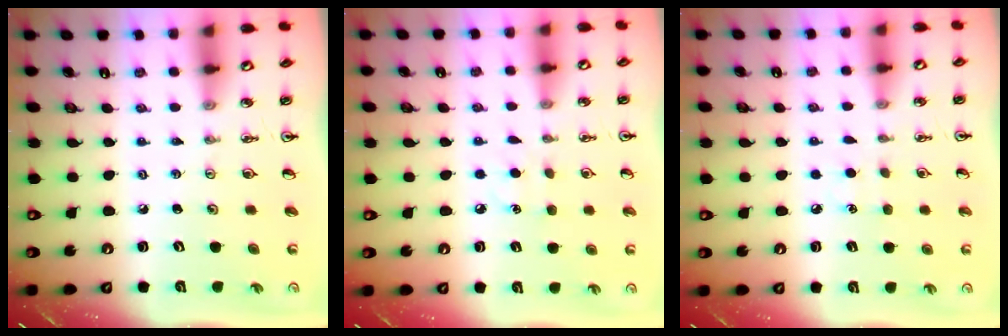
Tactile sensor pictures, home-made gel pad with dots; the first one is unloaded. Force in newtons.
{"total": 4.8, "press": 4.8, "slide": 0.5}
{"total": 4.9, "press": 4.9, "slide": 0.6}